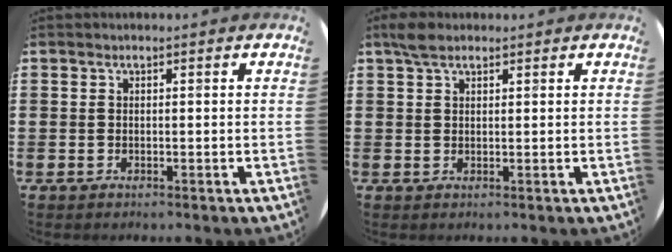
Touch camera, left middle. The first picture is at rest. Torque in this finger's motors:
{"motor_torque": [0.67, -0.63, 0.05, 0.07]}